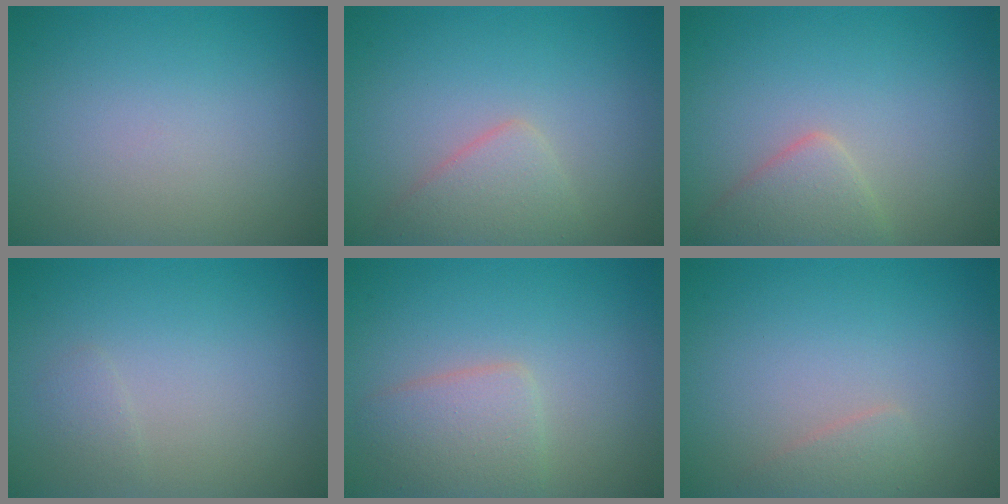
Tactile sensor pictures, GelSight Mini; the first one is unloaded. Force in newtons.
{"total": 2.7, "press": 2.7, "slide": 0.0}
{"total": 2.8, "press": 2.8, "slide": 0.2}
{"total": 0.7, "press": 0.7, "slide": 0.1}
{"total": 3.1, "press": 3.1, "slide": 0.2}
{"total": 1.3, "press": 1.3, "slide": 0.0}